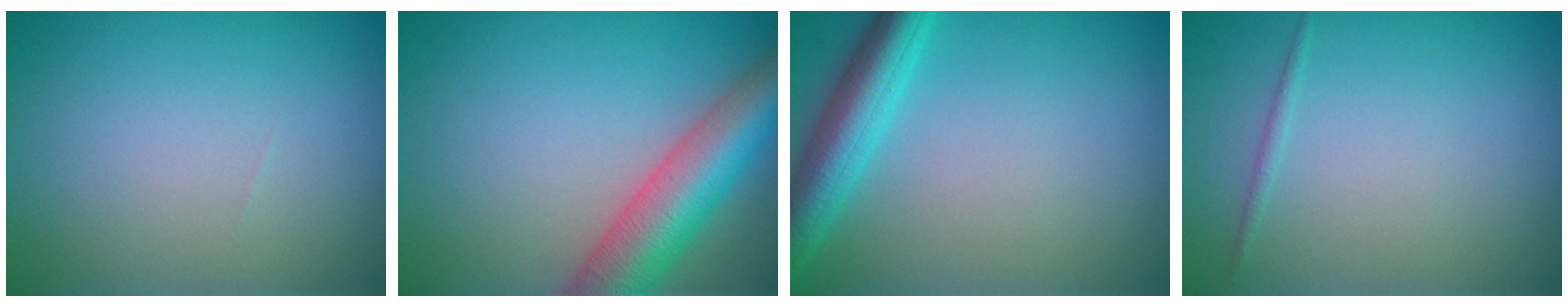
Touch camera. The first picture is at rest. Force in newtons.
{"total": 7.5, "press": 7.5, "slide": 0.4}
{"total": 4.8, "press": 4.8, "slide": 0.2}
{"total": 0.6, "press": 0.6, "slide": 0.1}